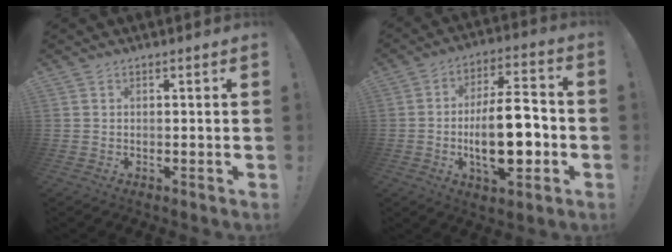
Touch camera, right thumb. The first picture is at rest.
{"total": 17.4, "force": [-3.5, 7.3, 15.4], "torque": [-0.253, 0.005, -0.061]}